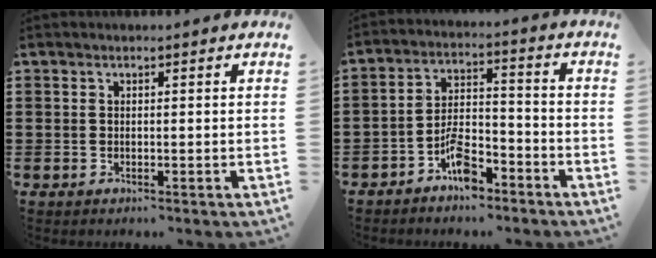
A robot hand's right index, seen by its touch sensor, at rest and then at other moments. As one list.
[{"total": 6.2, "force": [-4.4, 2.4, 3.6], "torque": [-0.071, 0.013, -0.082]}]